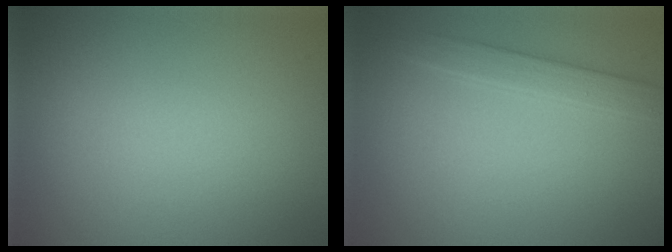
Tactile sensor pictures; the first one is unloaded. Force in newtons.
{"total": 2.3, "press": 2.3, "slide": 0.1}